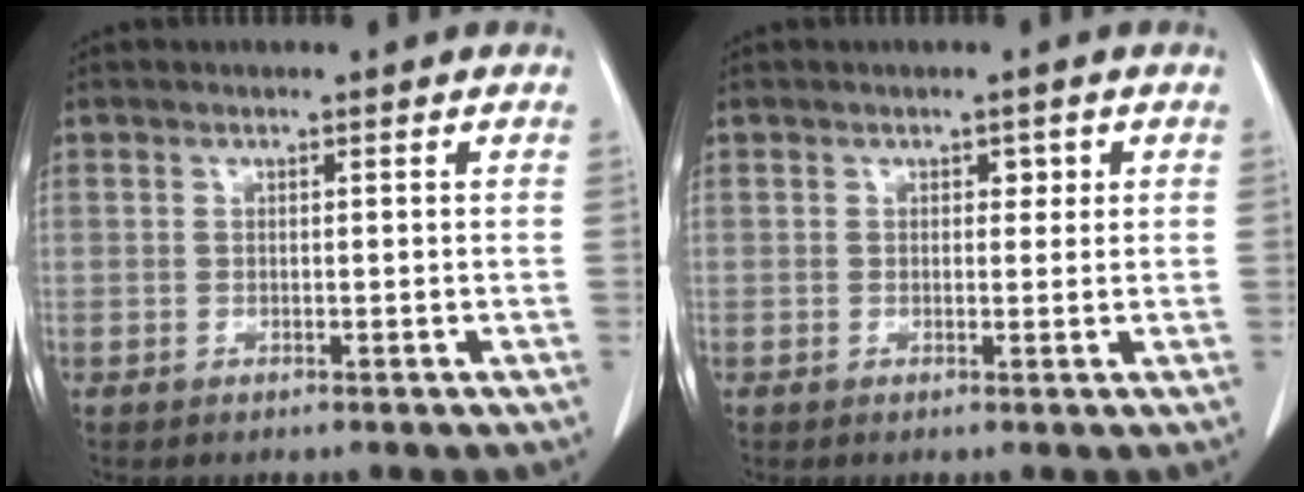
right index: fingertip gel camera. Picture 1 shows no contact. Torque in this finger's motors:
{"motor_torque": [0.07, 0.02, 0.01, 0.00]}